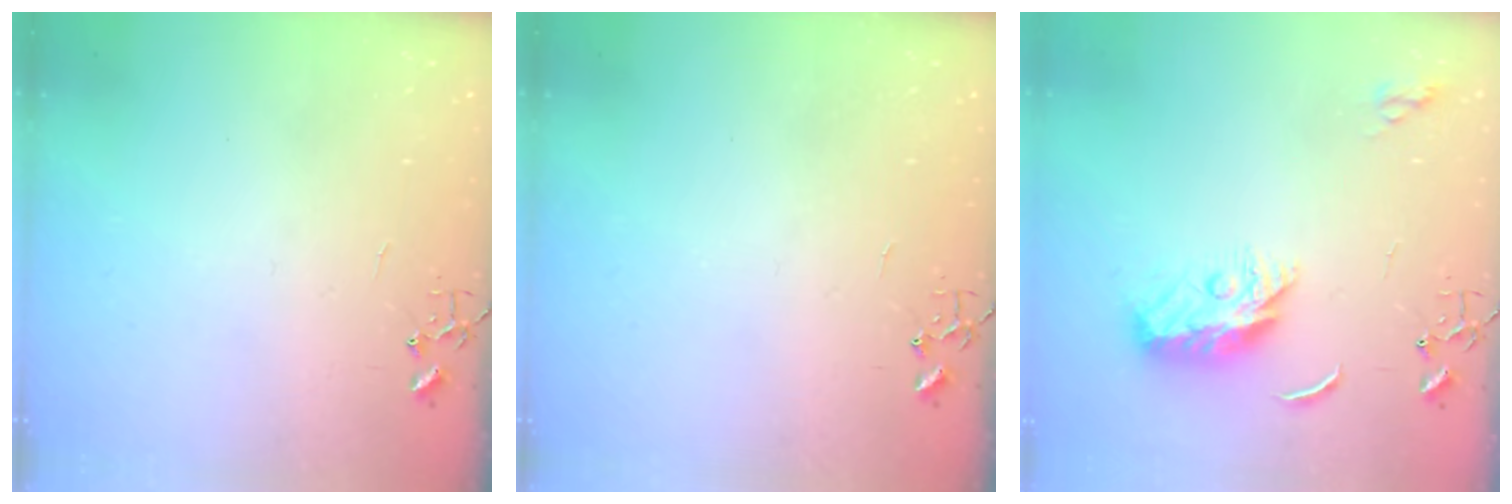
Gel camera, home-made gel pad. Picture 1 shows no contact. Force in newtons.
{"total": 0.0}
{"total": 9.6, "press": 9.6, "slide": 0.1}